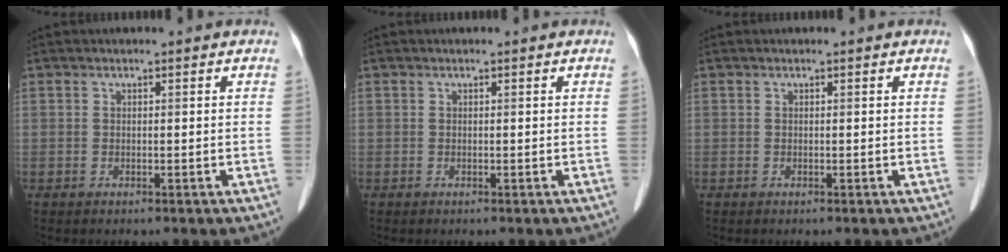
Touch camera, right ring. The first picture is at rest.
{"total": 0.0}
{"total": 0.0}